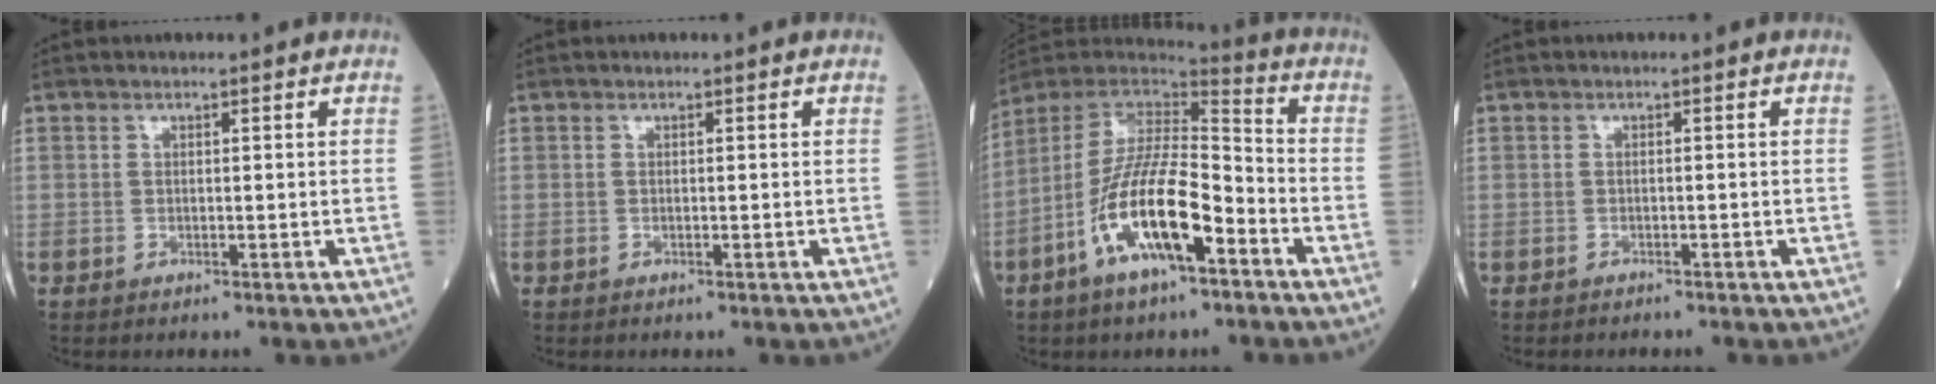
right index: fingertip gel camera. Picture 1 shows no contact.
{"total": 0.0}
{"total": 15.6, "force": [-6.8, 3.9, 13.5], "torque": [-0.263, 0.002, -0.122]}
{"total": 1.7, "force": [-1.6, 0.4, 0.5], "torque": [-0.012, -0.002, -0.018]}